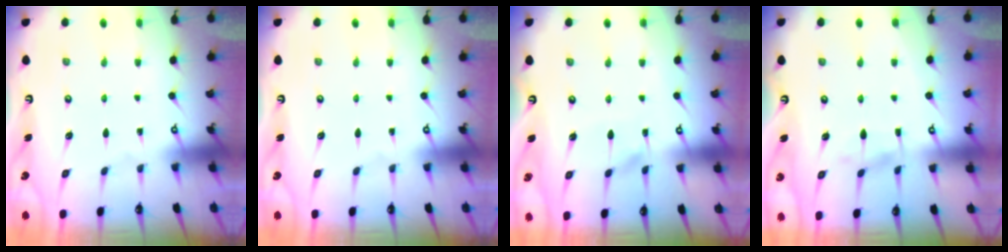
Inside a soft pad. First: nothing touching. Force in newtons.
{"total": 0.0}
{"total": 5.9, "press": 5.9, "slide": 0.7}
{"total": 4.5, "press": 4.4, "slide": 0.2}